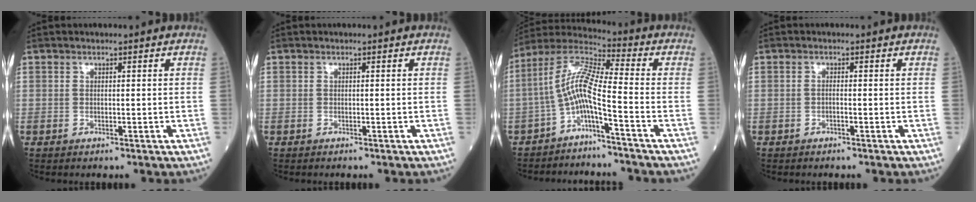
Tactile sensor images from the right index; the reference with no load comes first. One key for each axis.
{"total": 0.0}
{"total": 8.0, "fx": -3.6, "fy": 0.2, "fz": 7.2, "tx": -0.145, "ty": 0.025, "tz": -0.077}
{"total": 0.7, "fx": -0.5, "fy": 0.0, "fz": 0.4, "tx": -0.007, "ty": 0.001, "tz": -0.011}